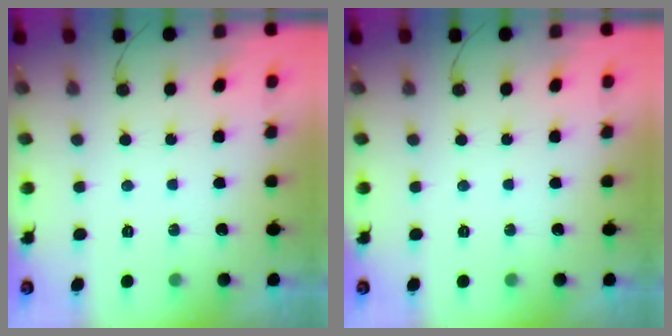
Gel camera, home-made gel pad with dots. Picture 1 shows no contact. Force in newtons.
{"total": 0.0}